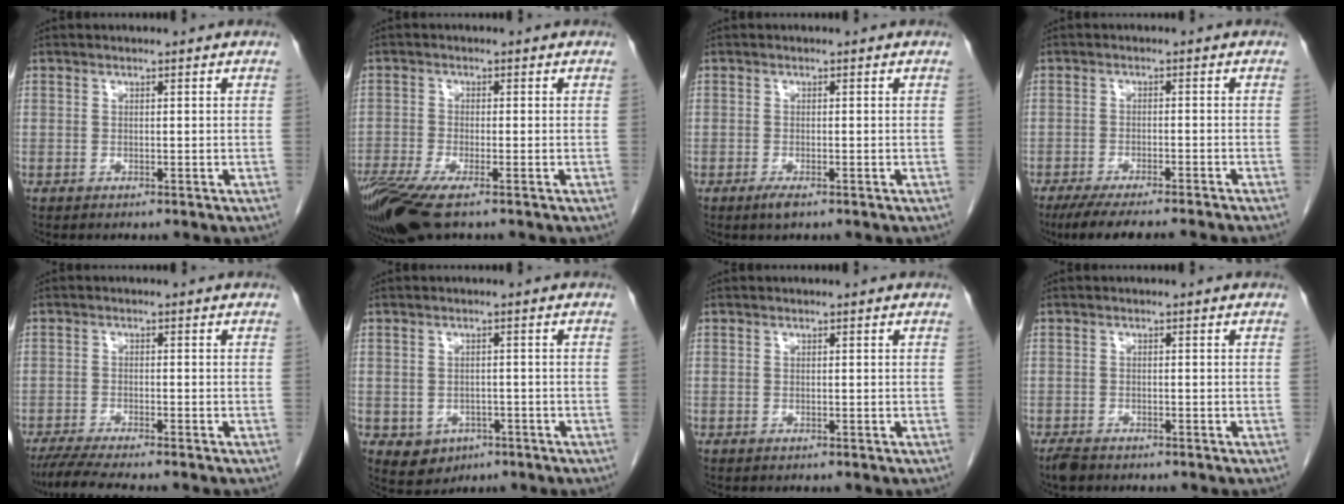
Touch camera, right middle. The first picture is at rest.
{"total": 8.5, "force": [-5.7, 1.7, 6.1], "torque": [-0.118, -0.019, -0.106]}
{"total": 1.5, "force": [-0.9, 0.3, 1.1], "torque": [-0.024, -0.004, -0.016]}
{"total": 10.8, "force": [-9.3, 0.0, 5.4], "torque": [-0.060, -0.021, -0.138]}
{"total": 6.7, "force": [-5.7, -0.3, 3.5], "torque": [-0.057, -0.021, -0.096]}
{"total": 4.3, "force": [-1.8, 3.6, 1.5], "torque": [-0.023, 0.001, -0.016]}
{"total": 0.0}
{"total": 2.2, "force": [-1.8, 0.7, 1.0], "torque": [-0.024, -0.005, -0.029]}